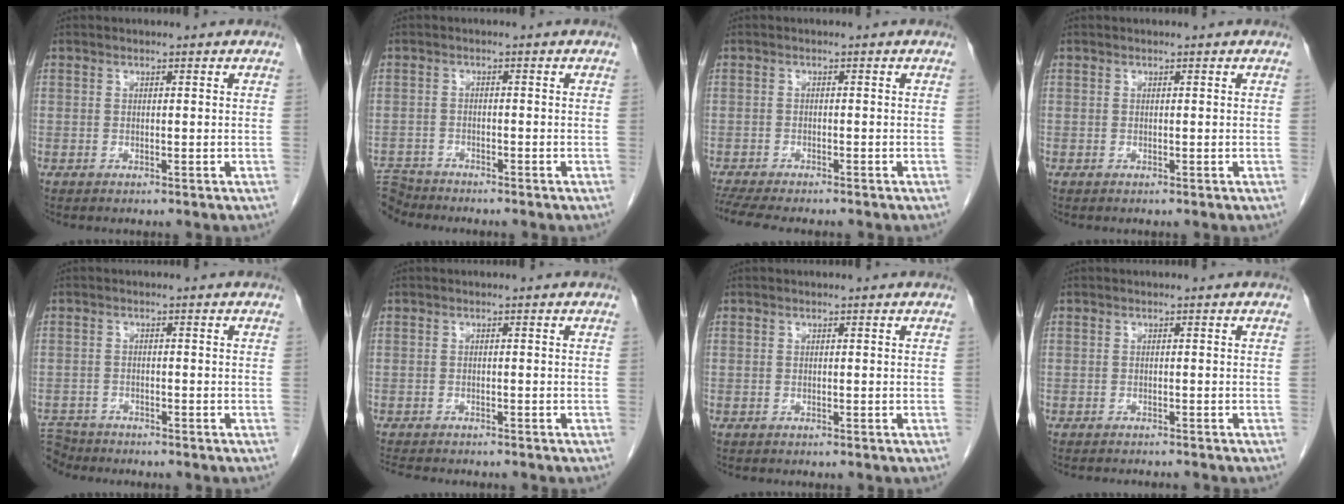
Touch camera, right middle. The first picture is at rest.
{"total": 4.8, "force": [-4.7, 0.6, -0.4], "torque": [0.010, -0.007, -0.091]}
{"total": 9.2, "force": [-8.0, 1.7, 4.3], "torque": [-0.071, -0.008, -0.120]}
{"total": 0.0}
{"total": 5.0, "force": [-4.8, 1.6, 0.0], "torque": [-0.002, -0.006, -0.090]}
{"total": 6.3, "force": [-5.6, 1.5, 2.5], "torque": [-0.038, -0.008, -0.081]}
{"total": 0.0}
{"total": 4.7, "force": [-4.4, 0.6, 1.5], "torque": [-0.014, -0.006, -0.055]}